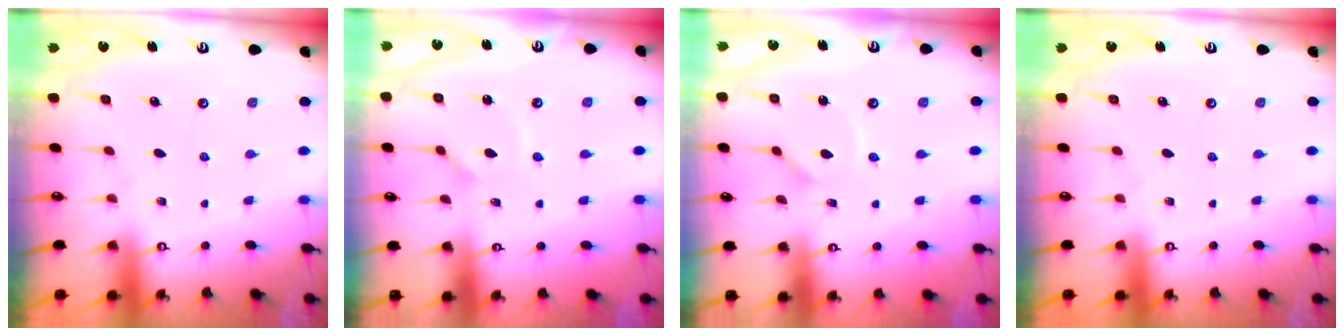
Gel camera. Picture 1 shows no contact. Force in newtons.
{"total": 2.4, "press": 2.4, "slide": 0.0}
{"total": 3.0, "press": 3.0, "slide": 0.2}
{"total": 0.0}